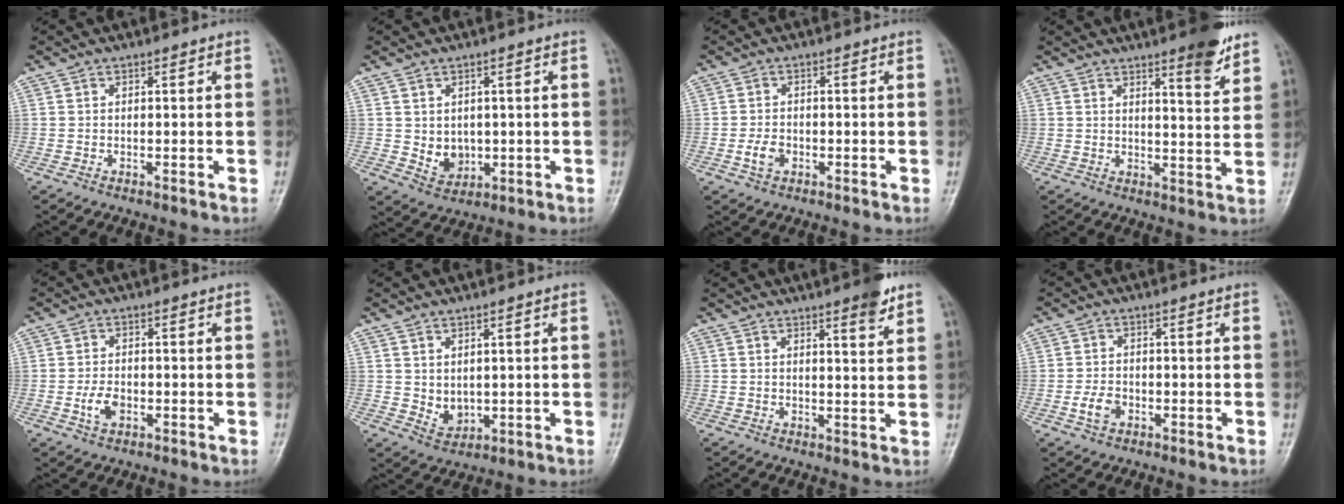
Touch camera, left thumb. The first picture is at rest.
{"total": 4.9, "force": [0.1, 4.1, 2.8], "torque": [-0.025, -0.008, 0.018]}
{"total": 3.1, "force": [-1.1, 2.2, 1.9], "torque": [-0.034, 0.005, -0.021]}
{"total": 7.5, "force": [5.2, 1.3, 5.2], "torque": [-0.059, -0.036, 0.071]}
{"total": 3.9, "force": [-1.2, 2.5, 2.7], "torque": [-0.048, 0.004, -0.021]}
{"total": 3.9, "force": [0.7, 2.9, 2.5], "torque": [-0.029, -0.014, 0.025]}
{"total": 4.9, "force": [3.3, 0.8, 3.5], "torque": [-0.041, -0.021, 0.043]}
{"total": 3.5, "force": [-1.3, 2.4, 2.1], "torque": [-0.037, 0.007, -0.026]}